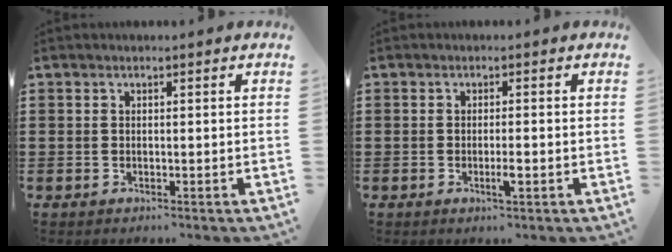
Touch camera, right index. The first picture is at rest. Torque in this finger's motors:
{"motor_torque": [-0.35, 0.06, 0.02, 0.01]}